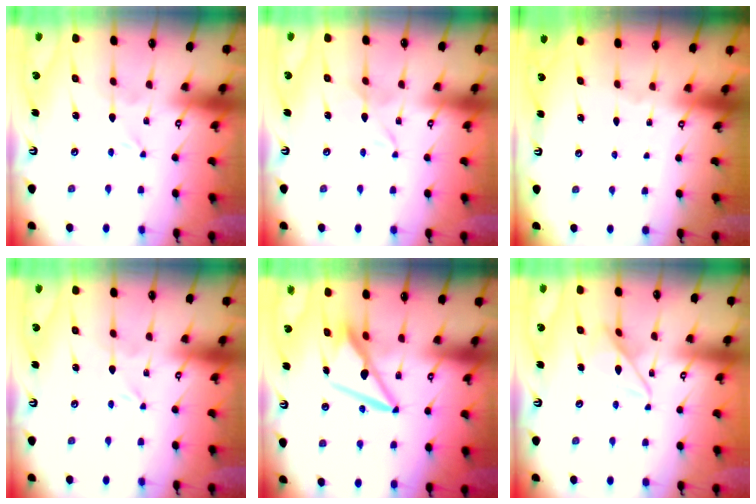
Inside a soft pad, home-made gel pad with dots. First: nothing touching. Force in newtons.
{"total": 2.1, "press": 2.0, "slide": 0.2}
{"total": 0.0}
{"total": 0.0}
{"total": 9.9, "press": 9.8, "slide": 1.6}
{"total": 8.6, "press": 8.6, "slide": 0.8}